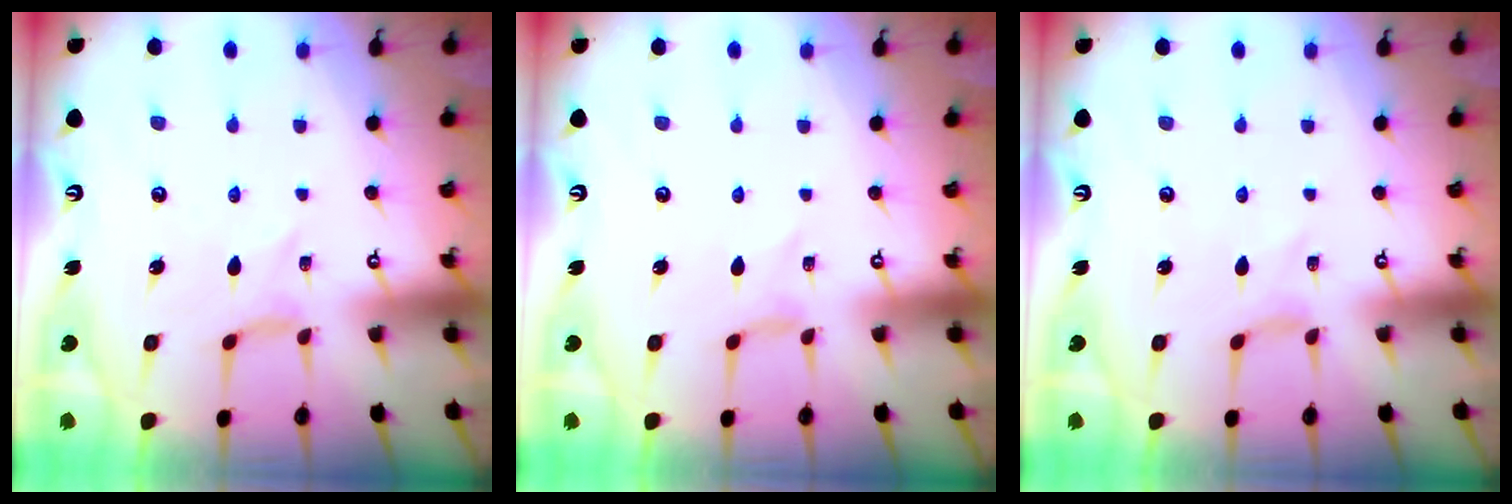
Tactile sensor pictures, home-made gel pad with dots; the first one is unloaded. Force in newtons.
{"total": 0.0}
{"total": 0.0}